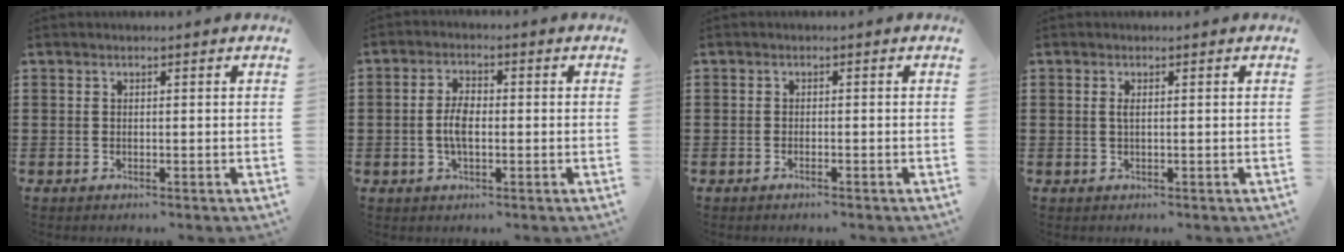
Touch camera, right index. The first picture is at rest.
{"total": 4.4, "force": [-0.6, 2.0, 3.9], "torque": [-0.086, 0.002, -0.015]}
{"total": 0.7, "force": [-0.6, 0.1, 0.4], "torque": [-0.008, -0.003, -0.011]}
{"total": 1.0, "force": [0.1, 0.1, 1.0], "torque": [-0.020, -0.001, 0.001]}